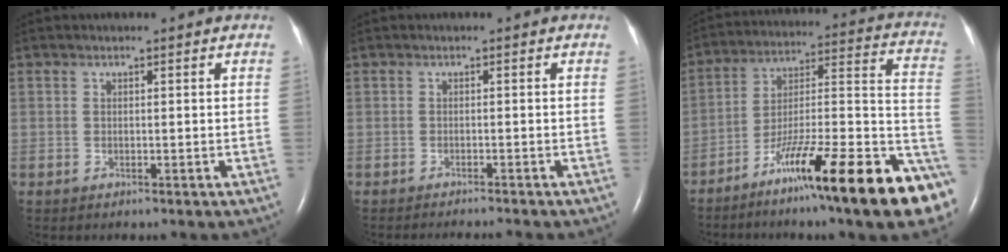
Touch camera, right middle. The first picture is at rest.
{"total": 4.5, "force": [-4.2, -0.5, 1.5], "torque": [-0.011, -0.008, -0.059]}
{"total": 25.9, "force": [-16.1, 2.1, 20.2], "torque": [-0.203, 0.005, -0.258]}